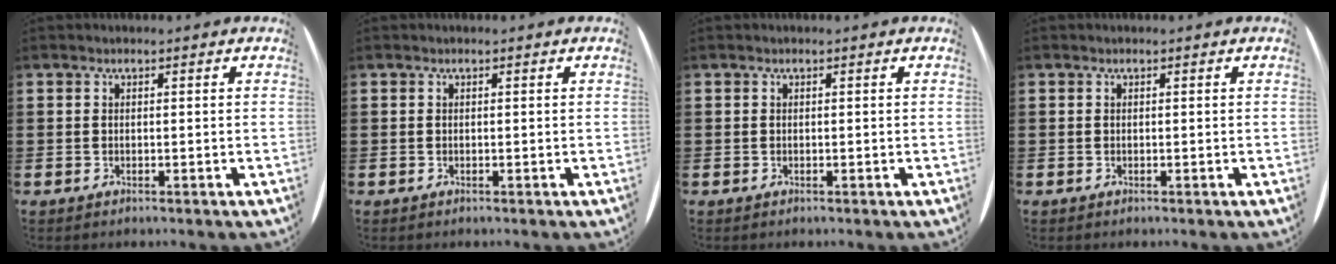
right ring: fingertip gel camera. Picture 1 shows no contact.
{"total": 0.0}
{"total": 0.0}
{"total": 0.0}